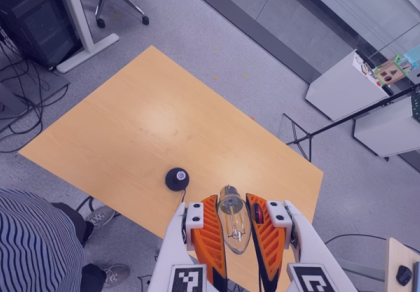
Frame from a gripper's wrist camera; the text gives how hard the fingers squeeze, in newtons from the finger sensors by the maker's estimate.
{"total": 23.9, "left": 26.1, "right": 21.8}